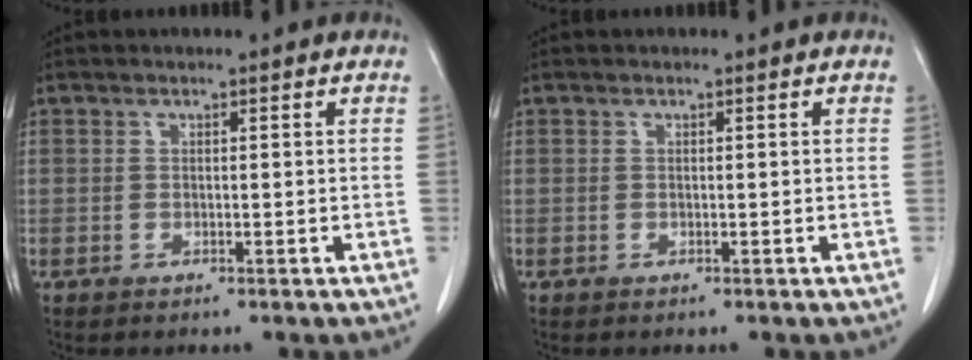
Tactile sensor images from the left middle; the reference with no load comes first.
{"total": 0.0}